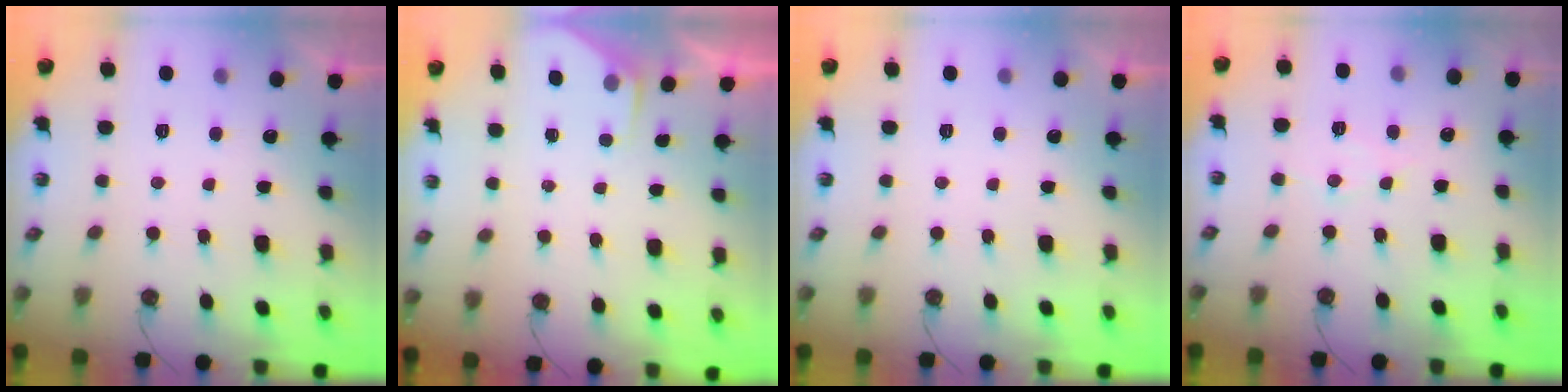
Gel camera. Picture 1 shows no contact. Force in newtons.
{"total": 1.6, "press": 1.6, "slide": 0.3}
{"total": 0.0}
{"total": 6.1, "press": 6.1, "slide": 0.4}